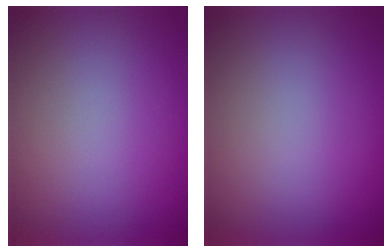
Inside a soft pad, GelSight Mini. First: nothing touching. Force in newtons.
{"total": 0.0}